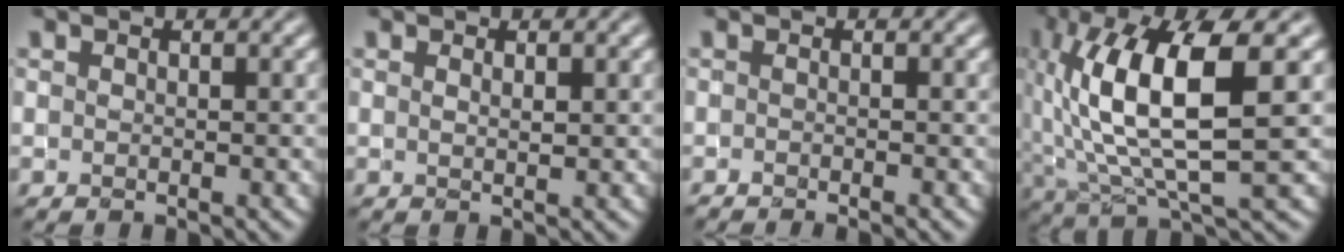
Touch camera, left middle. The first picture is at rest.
{"total": 0.6, "force": [0.4, 0.1, 0.4], "torque": [-0.007, 0.003, 0.008]}
{"total": 1.6, "force": [-1.2, 0.3, 1.0], "torque": [-0.010, -0.004, -0.022]}
{"total": 10.6, "force": [2.2, 3.3, 9.8], "torque": [-0.185, 0.009, 0.046]}